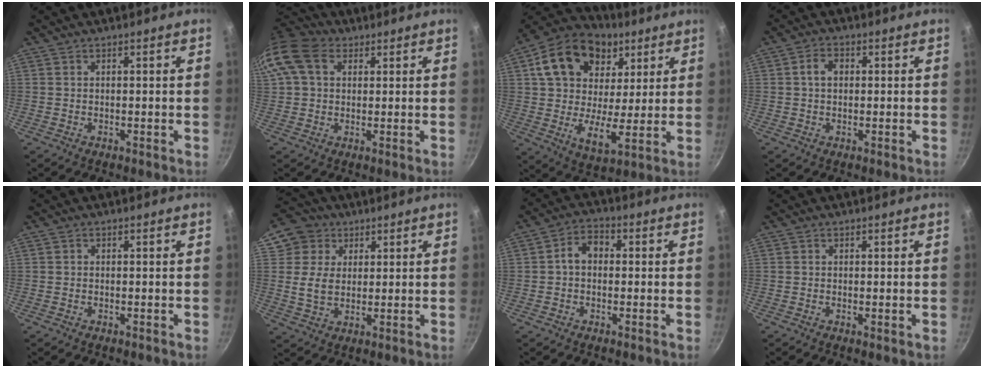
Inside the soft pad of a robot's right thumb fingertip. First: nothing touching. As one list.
[{"total": 11.8, "force": [3.8, 8.8, 6.9], "torque": [-0.129, 0.018, 0.056]}, {"total": 20.7, "force": [7.8, 14.6, 12.4], "torque": [-0.201, -0.007, 0.126]}, {"total": 3.4, "force": [0.5, 2.5, 2.3], "torque": [-0.029, 0.007, 0.005]}, {"total": 0.0}, {"total": 8.7, "force": [3.6, 7.3, 2.9], "torque": [-0.022, -0.006, 0.055]}, {"total": 5.1, "force": [0.2, 3.9, 3.3], "torque": [-0.039, 0.016, -0.008]}, {"total": 0.6, "force": [0.1, 0.2, 0.5], "torque": [-0.008, -0.007, -0.001]}]